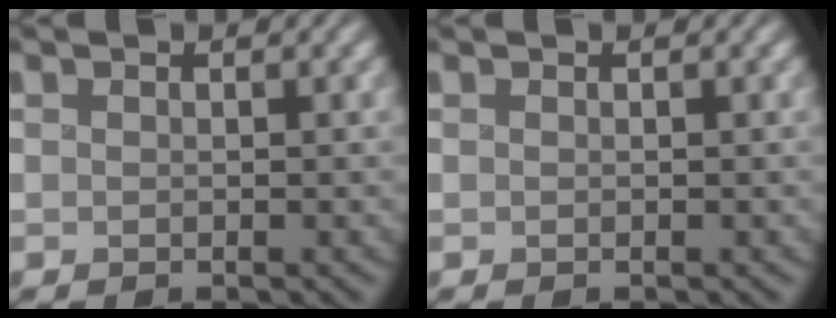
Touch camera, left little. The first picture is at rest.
{"total": 0.0}